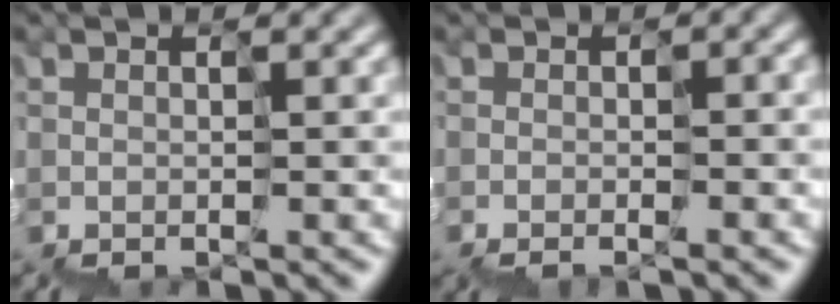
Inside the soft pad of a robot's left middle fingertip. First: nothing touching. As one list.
[{"total": 0.6, "force": [-0.6, 0.1, 0.2], "torque": [0.011, 0.009, -0.008]}]